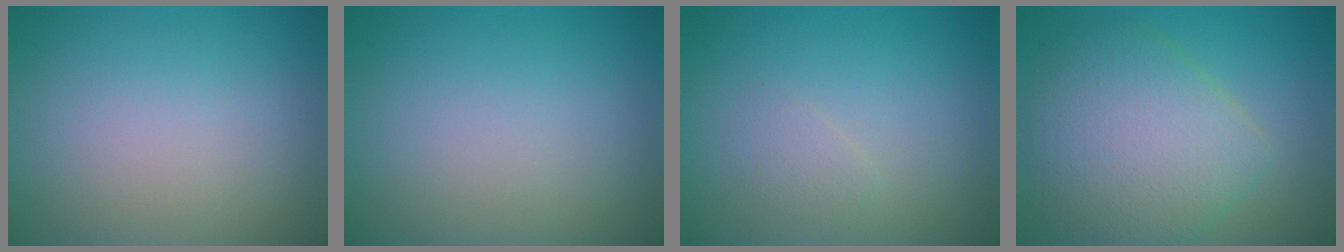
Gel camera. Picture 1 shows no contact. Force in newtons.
{"total": 0.0}
{"total": 0.9, "press": 0.9, "slide": 0.0}
{"total": 7.2, "press": 7.2, "slide": 0.2}